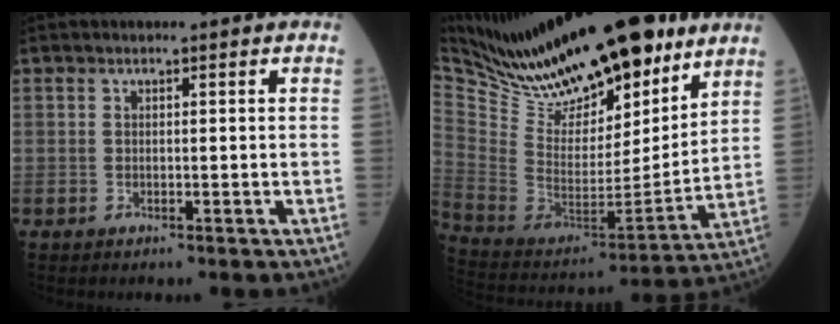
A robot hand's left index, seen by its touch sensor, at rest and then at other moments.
{"total": 27.1, "force": [21.4, 7.7, 14.8], "torque": [-0.261, -0.011, 0.347]}